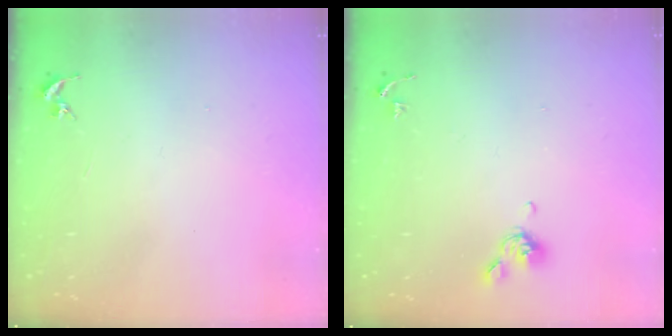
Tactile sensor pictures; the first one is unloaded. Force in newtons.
{"total": 5.2, "press": 5.1, "slide": 1.1}